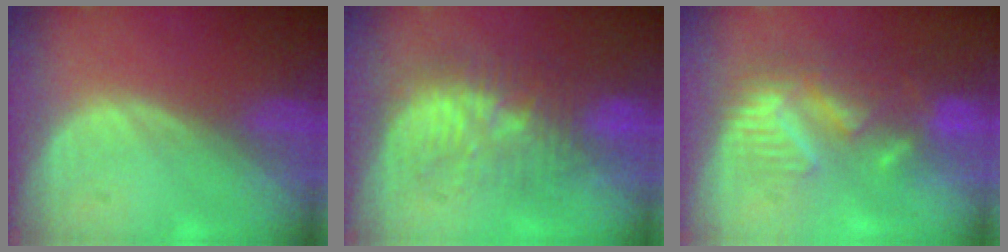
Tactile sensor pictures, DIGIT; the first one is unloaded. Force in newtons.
{"total": 9.3, "press": 9.1, "slide": 1.6}
{"total": 8.9, "press": 8.0, "slide": 3.7}